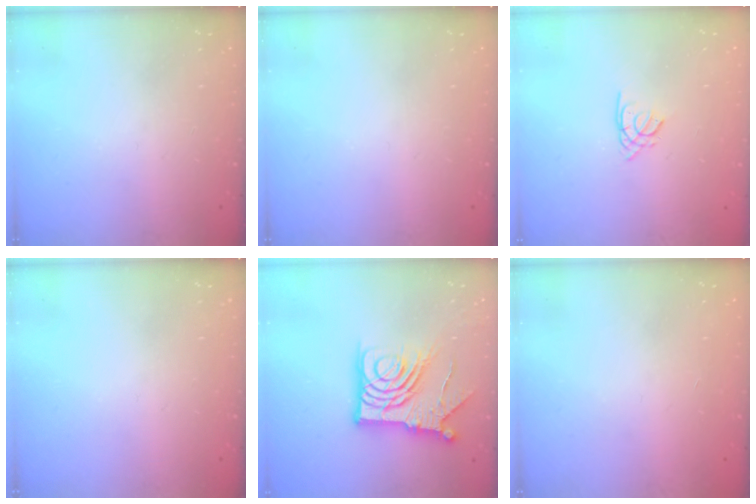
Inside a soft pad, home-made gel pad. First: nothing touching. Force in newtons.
{"total": 0.0}
{"total": 1.3, "press": 1.3, "slide": 0.4}
{"total": 0.0}
{"total": 15.4, "press": 15.3, "slide": 2.0}
{"total": 0.9, "press": 0.8, "slide": 0.2}